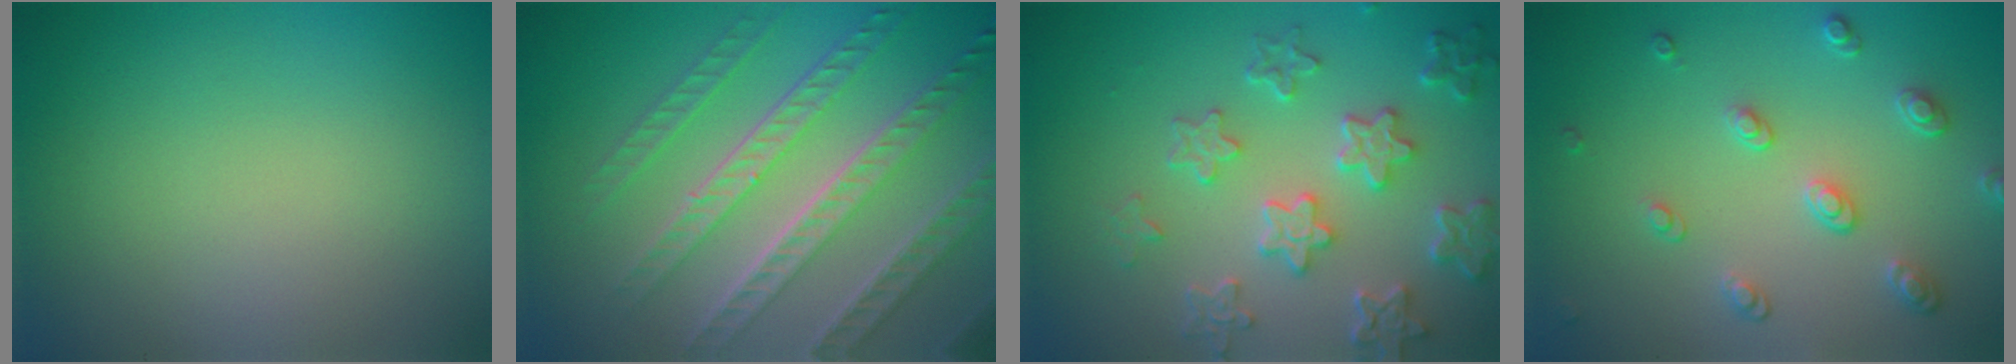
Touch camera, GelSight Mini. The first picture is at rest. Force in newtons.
{"total": 7.7, "press": 5.6, "slide": 5.3}
{"total": 5.4, "press": 4.4, "slide": 3.1}
{"total": 2.8, "press": 2.5, "slide": 1.1}